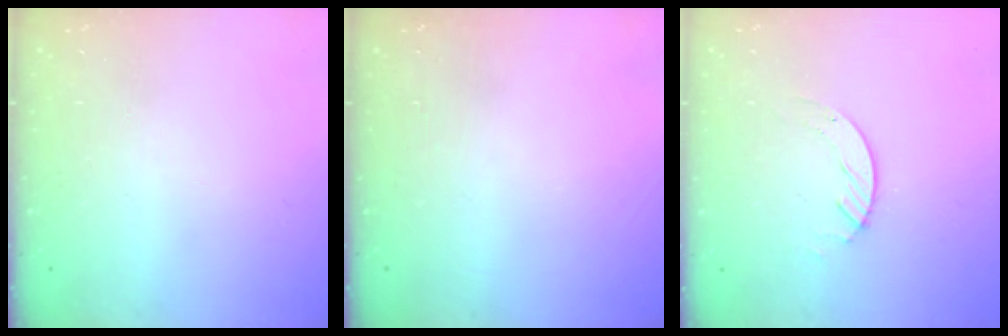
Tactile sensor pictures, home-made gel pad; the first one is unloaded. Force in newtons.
{"total": 0.0}
{"total": 3.1, "press": 3.1, "slide": 0.3}